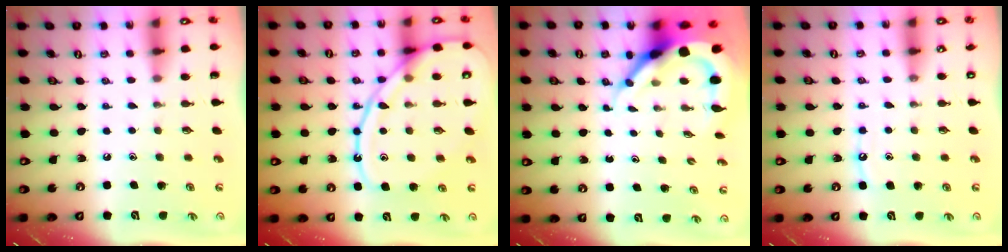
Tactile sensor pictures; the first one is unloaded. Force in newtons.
{"total": 15.3, "press": 15.3, "slide": 1.5}
{"total": 10.9, "press": 10.8, "slide": 1.2}
{"total": 5.7, "press": 5.6, "slide": 0.6}